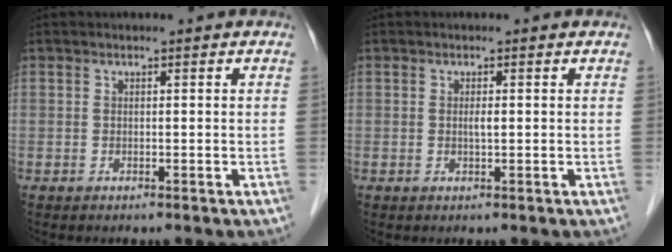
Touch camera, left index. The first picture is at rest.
{"total": 0.9, "force": [0.0, 0.1, 0.9], "torque": [-0.020, -0.004, -0.001]}